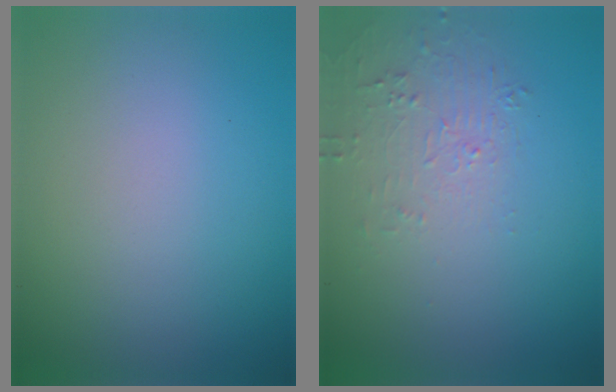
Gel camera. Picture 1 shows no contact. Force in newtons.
{"total": 1.7, "press": 0.5, "slide": 1.7}